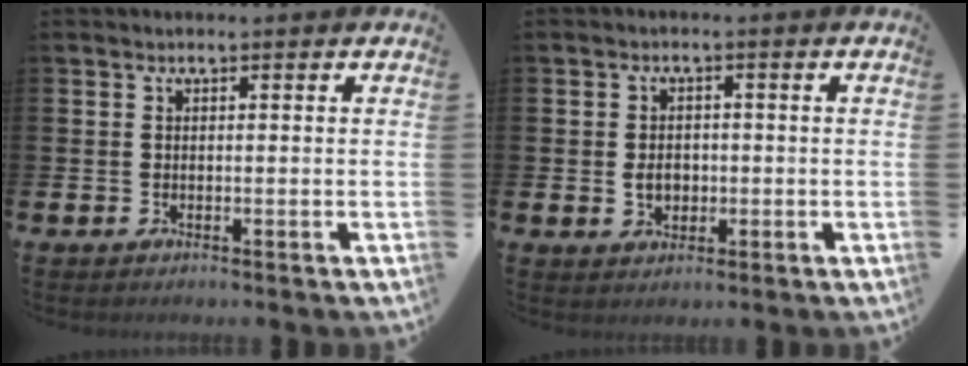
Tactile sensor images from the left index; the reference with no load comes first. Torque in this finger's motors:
{"motor_torque": [0.32, -0.18, 0.03, 0.08]}